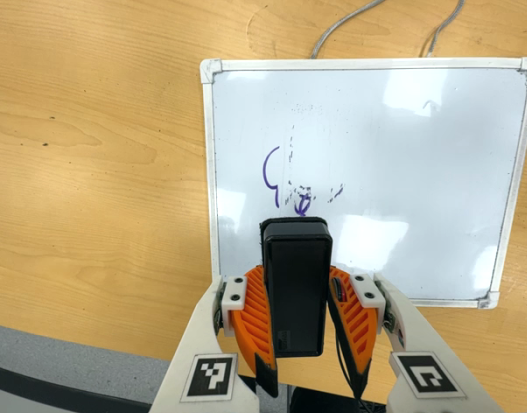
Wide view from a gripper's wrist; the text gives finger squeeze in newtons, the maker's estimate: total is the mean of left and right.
{"total": 5.9, "left": 5.4, "right": 6.3}